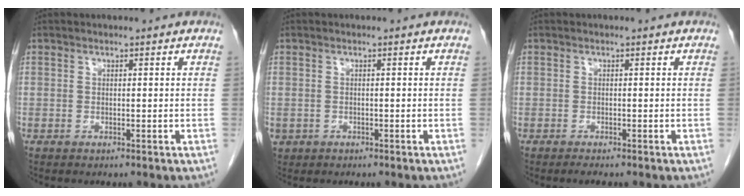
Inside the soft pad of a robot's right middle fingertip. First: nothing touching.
{"total": 1.5, "force": [-0.5, 1.3, 0.4], "torque": [-0.009, 0.003, 0.000]}
{"total": 1.4, "force": [-1.1, 0.0, 0.8], "torque": [-0.009, -0.002, -0.013]}